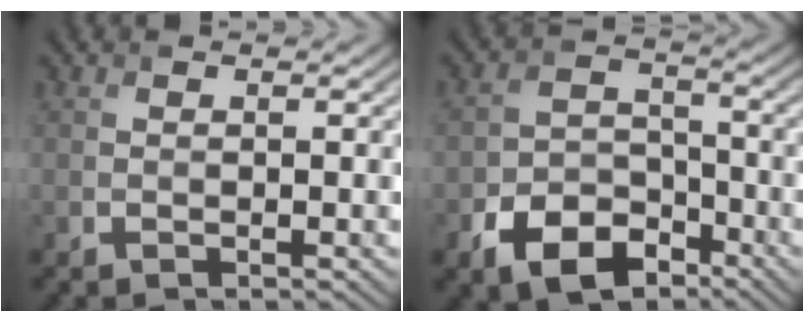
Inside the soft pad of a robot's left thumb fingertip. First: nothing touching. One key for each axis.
{"total": 7.8, "fx": -4.7, "fy": 4.9, "fz": 3.8, "tx": -0.073, "ty": -0.011, "tz": -0.091}